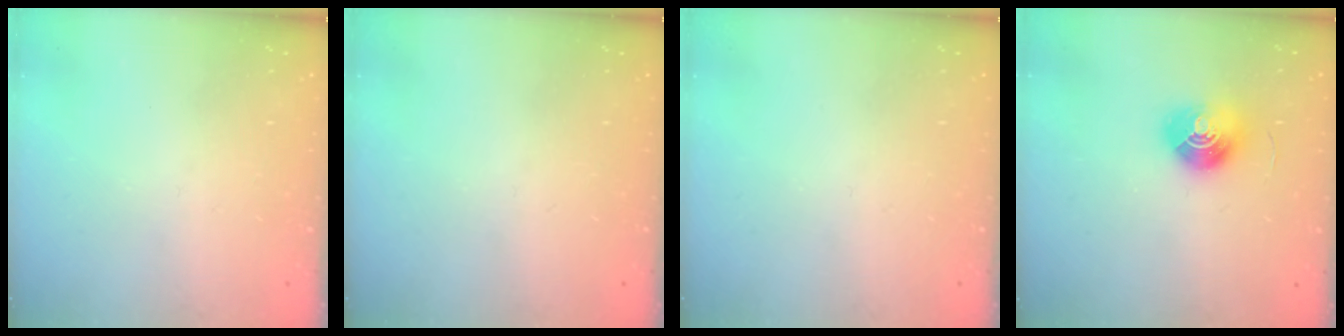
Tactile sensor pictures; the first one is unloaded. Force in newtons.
{"total": 0.0}
{"total": 0.0}
{"total": 9.9, "press": 9.9, "slide": 0.9}